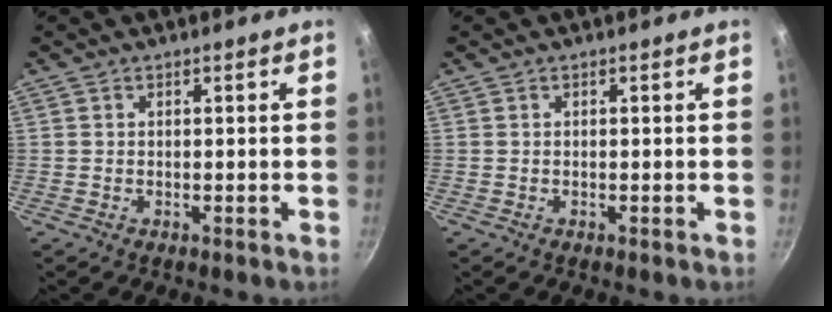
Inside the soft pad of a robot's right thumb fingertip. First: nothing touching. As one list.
[{"total": 0.0}]